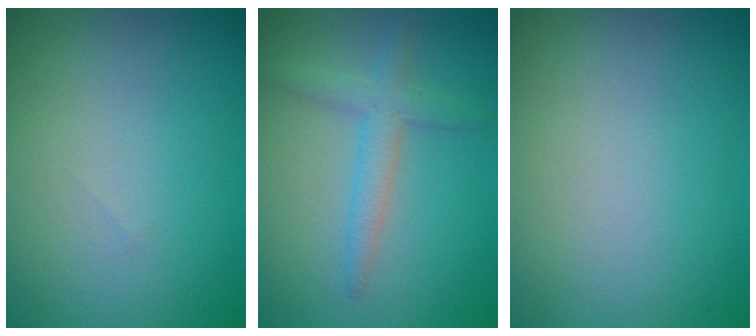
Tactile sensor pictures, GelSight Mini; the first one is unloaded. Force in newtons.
{"total": 2.6, "press": 2.6, "slide": 0.1}
{"total": 0.0}